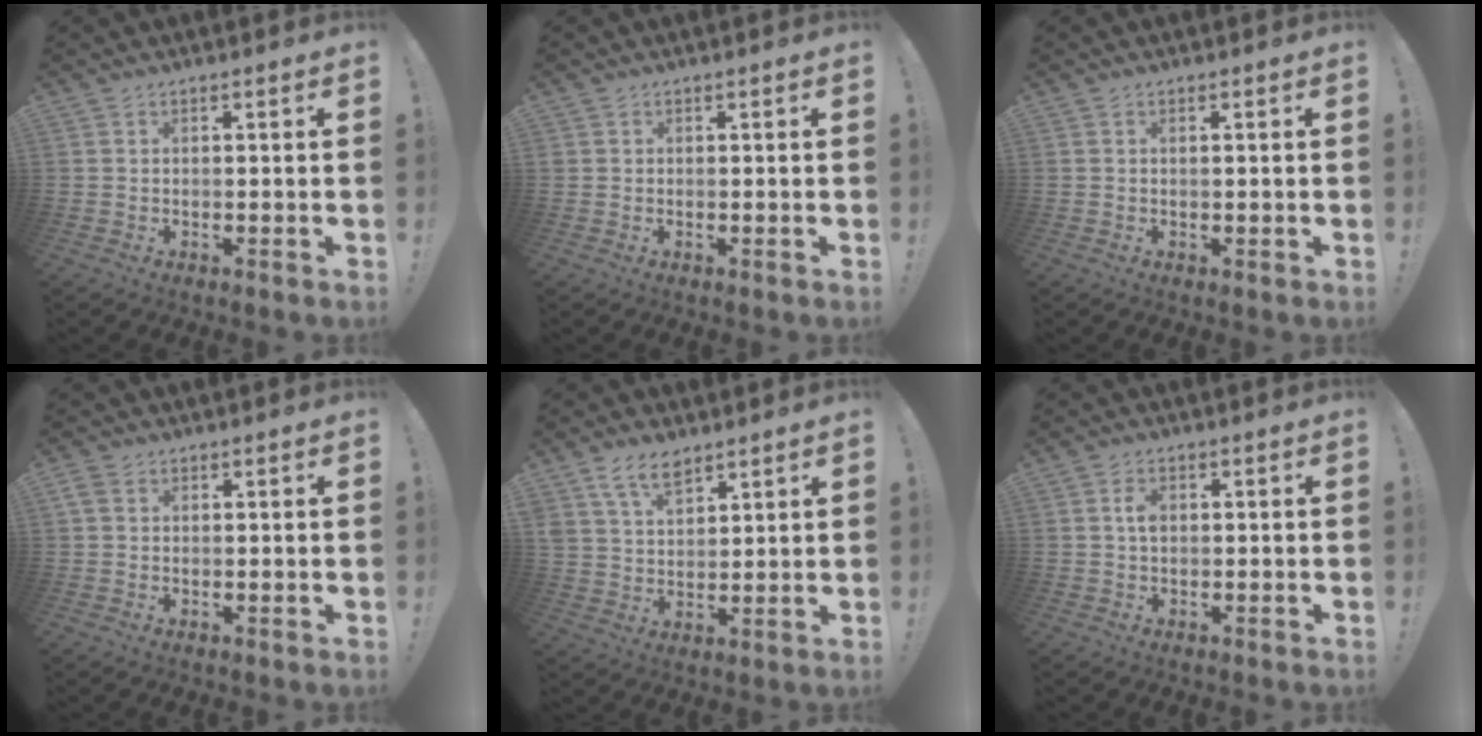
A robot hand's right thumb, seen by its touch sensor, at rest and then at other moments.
{"total": 0.6, "force": [0.2, 0.5, 0.0], "torque": [-0.004, 0.003, 0.005]}
{"total": 0.6, "force": [0.2, -0.1, 0.6], "torque": [-0.005, -0.002, 0.001]}
{"total": 2.6, "force": [1.0, 2.1, 1.2], "torque": [-0.024, 0.004, 0.020]}
{"total": 8.6, "force": [6.1, 4.4, 4.2], "torque": [-0.082, -0.026, 0.118]}
{"total": 3.1, "force": [0.2, 2.3, 2.2], "torque": [-0.023, 0.000, -0.001]}